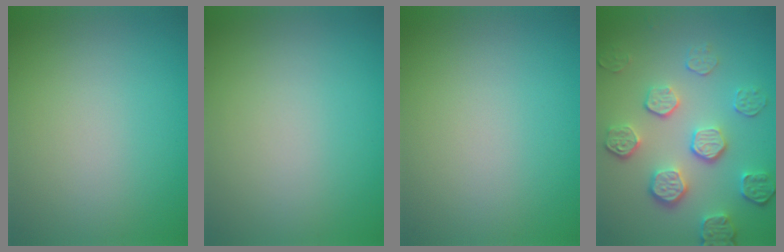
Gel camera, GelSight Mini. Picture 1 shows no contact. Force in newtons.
{"total": 0.0}
{"total": 0.0}
{"total": 5.4, "press": 4.0, "slide": 3.7}